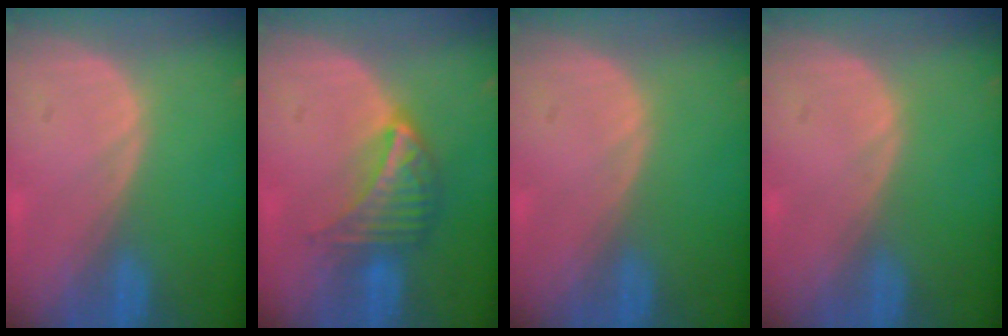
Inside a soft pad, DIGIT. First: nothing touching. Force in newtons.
{"total": 7.2, "press": 6.3, "slide": 3.3}
{"total": 0.0}
{"total": 0.0}